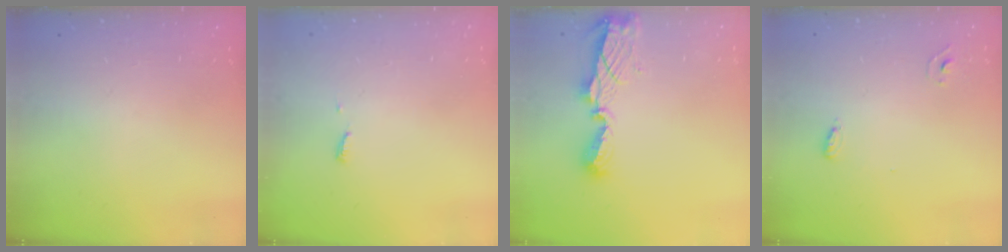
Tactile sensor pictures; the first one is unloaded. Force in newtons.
{"total": 3.9, "press": 3.9, "slide": 0.5}
{"total": 8.5, "press": 8.5, "slide": 0.3}
{"total": 3.5, "press": 3.2, "slide": 1.4}